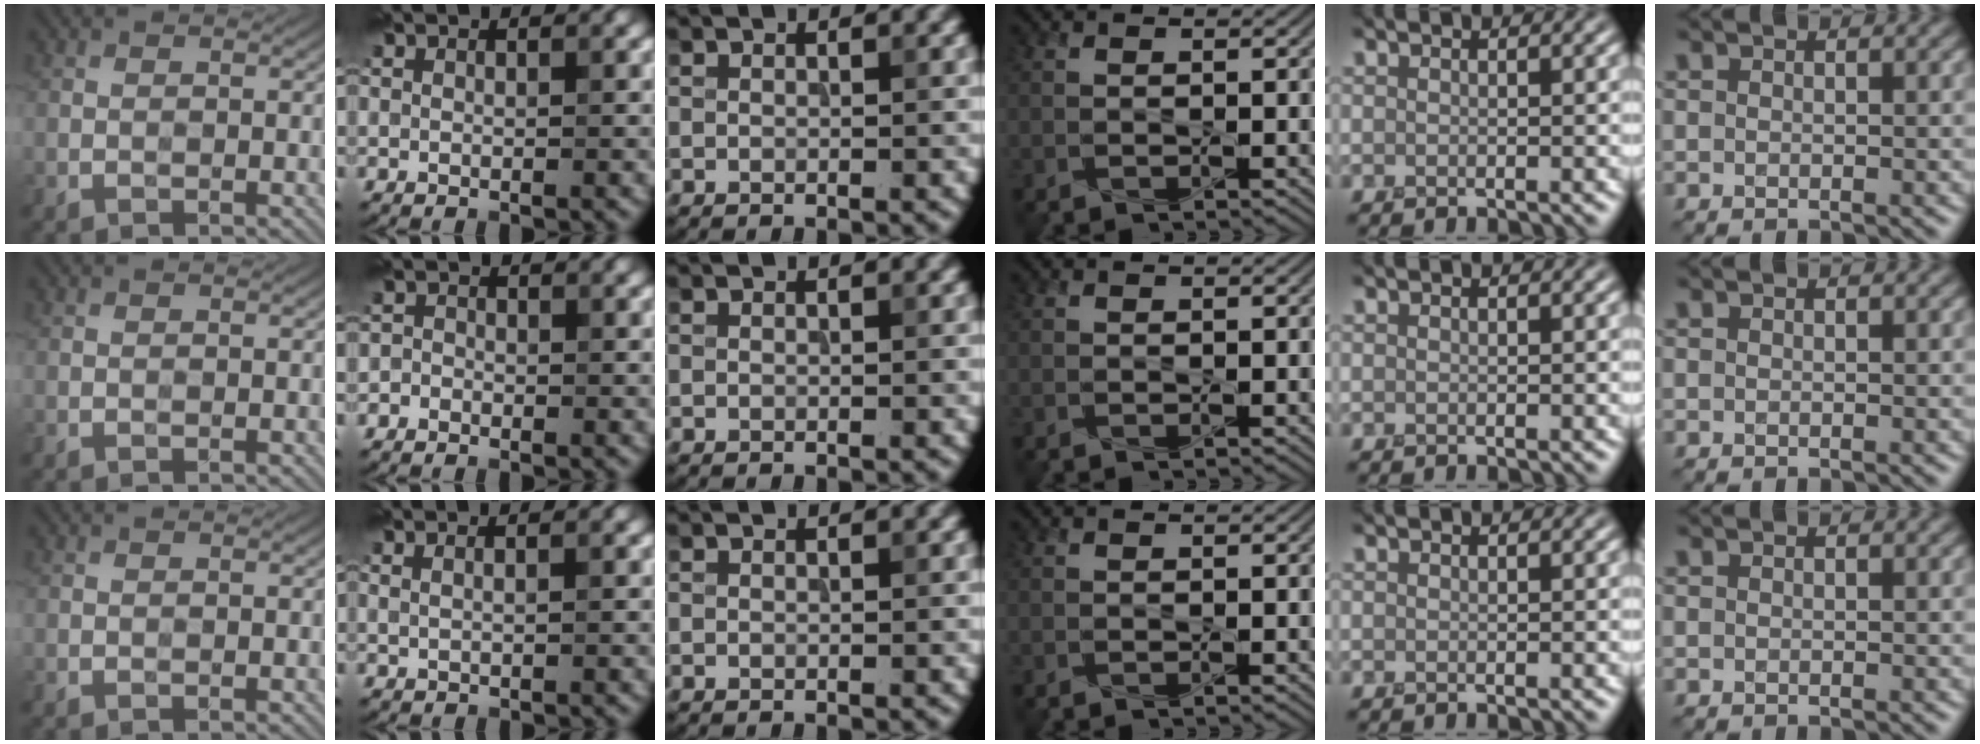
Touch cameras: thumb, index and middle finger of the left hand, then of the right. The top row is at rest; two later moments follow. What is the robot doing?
{"motion": "press", "object": "sticky note"}